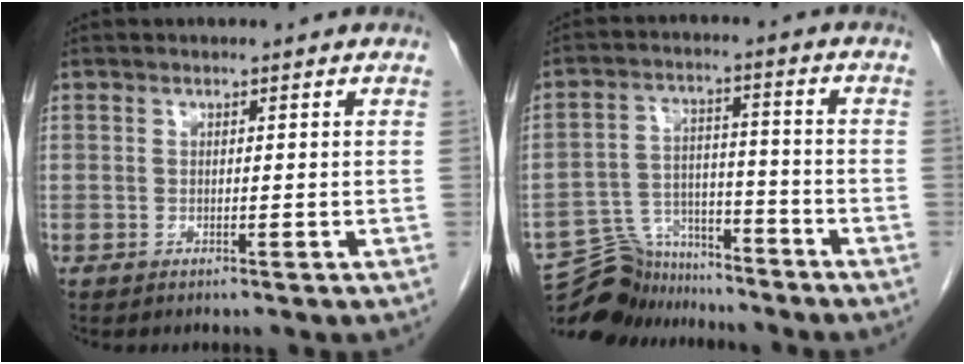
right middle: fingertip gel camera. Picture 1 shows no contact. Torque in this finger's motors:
{"motor_torque": [0.54, -0.39, -0.09, -0.08]}